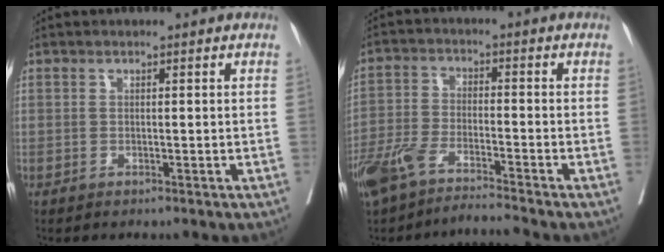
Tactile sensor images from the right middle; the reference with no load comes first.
{"total": 7.4, "force": [-6.4, 0.3, 3.6], "torque": [-0.077, -0.009, -0.125]}